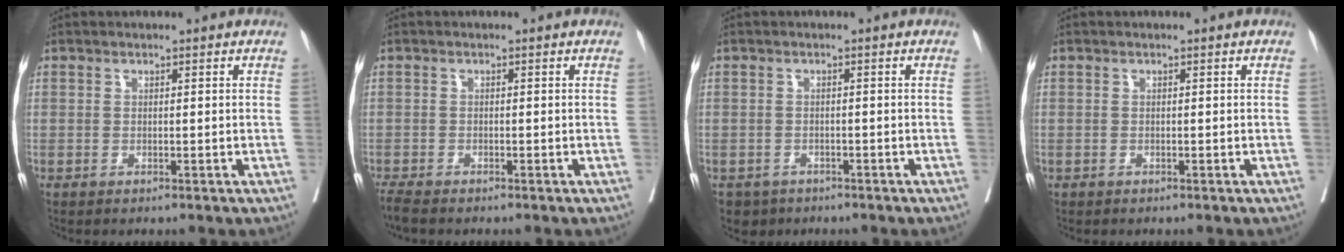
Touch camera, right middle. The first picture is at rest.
{"total": 2.7, "force": [-2.4, 0.2, 1.1], "torque": [-0.029, -0.011, -0.045]}
{"total": 3.5, "force": [-2.6, 2.4, 0.1], "torque": [-0.003, 0.001, -0.042]}
{"total": 0.0}